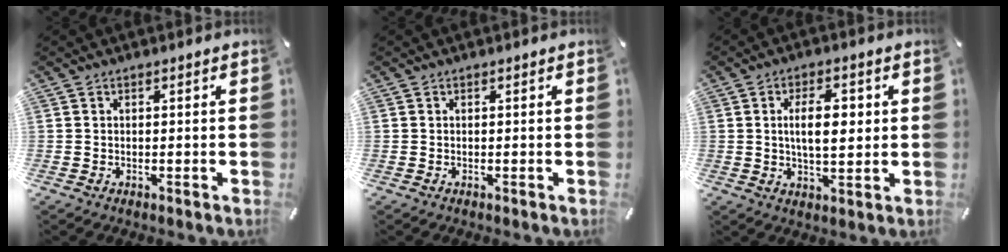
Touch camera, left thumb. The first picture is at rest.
{"total": 0.0}
{"total": 9.4, "force": [1.5, 4.5, 8.1], "torque": [-0.131, 0.000, 0.017]}